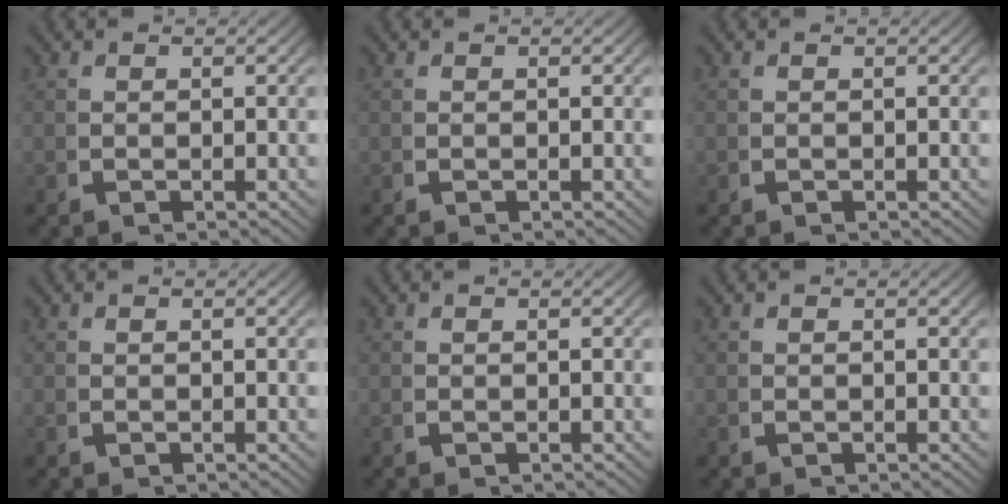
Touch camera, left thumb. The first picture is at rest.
{"total": 0.0}
{"total": 0.0}
{"total": 0.0}
{"total": 0.0}
{"total": 0.0}